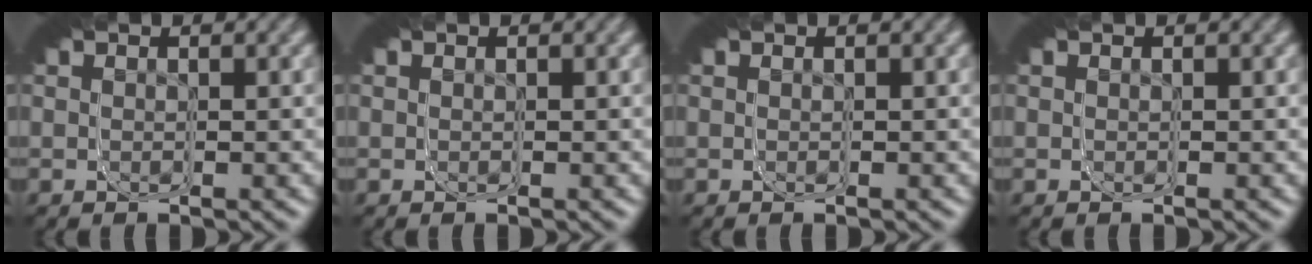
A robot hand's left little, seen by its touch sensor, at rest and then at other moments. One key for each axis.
{"total": 0.0}
{"total": 0.0}
{"total": 0.0}